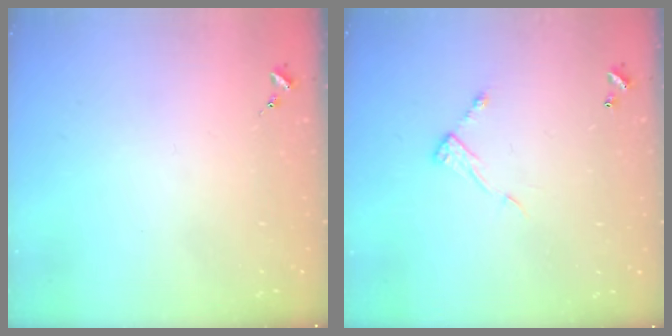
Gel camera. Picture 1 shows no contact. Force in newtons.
{"total": 6.6, "press": 6.6, "slide": 0.3}